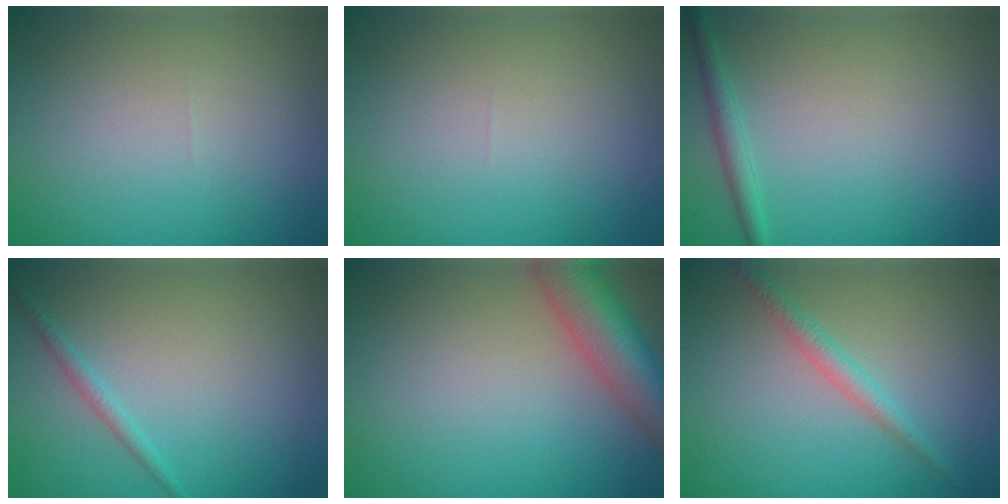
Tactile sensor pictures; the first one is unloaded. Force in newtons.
{"total": 0.0}
{"total": 1.6, "press": 1.6, "slide": 0.0}
{"total": 1.2, "press": 1.2, "slide": 0.0}
{"total": 7.1, "press": 7.1, "slide": 0.4}
{"total": 1.9, "press": 1.9, "slide": 0.1}